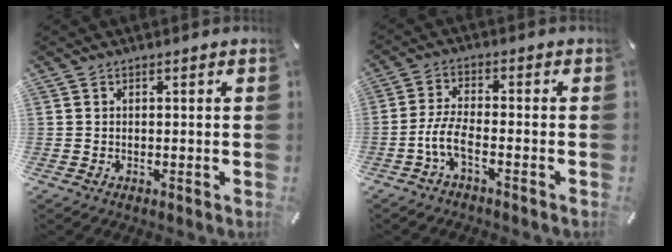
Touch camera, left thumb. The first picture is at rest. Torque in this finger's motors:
{"motor_torque": [0.21, 0.43, 0.26, 0.25, 0.07]}